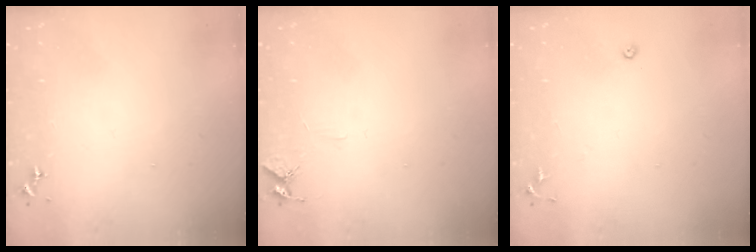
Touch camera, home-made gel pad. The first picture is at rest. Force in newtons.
{"total": 5.4, "press": 5.4, "slide": 0.6}
{"total": 5.5, "press": 5.5, "slide": 0.5}